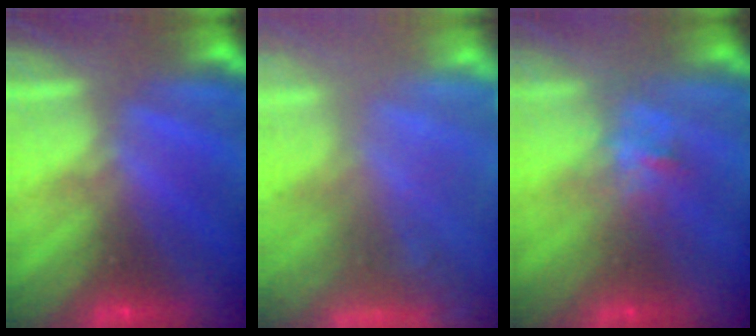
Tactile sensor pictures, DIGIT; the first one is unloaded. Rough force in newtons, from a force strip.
{"total": 6.3}
{"total": 2.8}